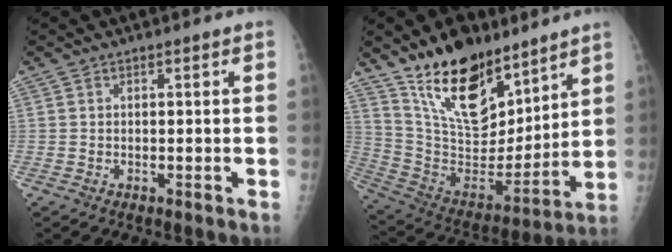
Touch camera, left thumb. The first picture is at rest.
{"total": 21.3, "force": [14.6, 9.9, 12.0], "torque": [-0.158, -0.086, 0.266]}